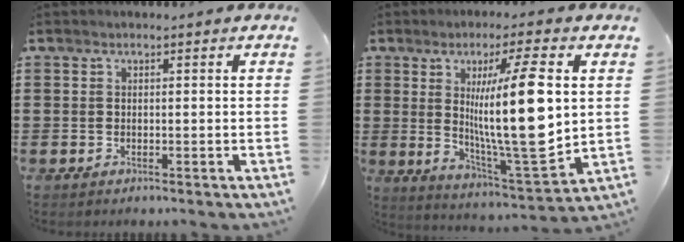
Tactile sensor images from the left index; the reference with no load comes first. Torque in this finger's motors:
{"motor_torque": [2.14, 0.00, 1.05, 0.21]}